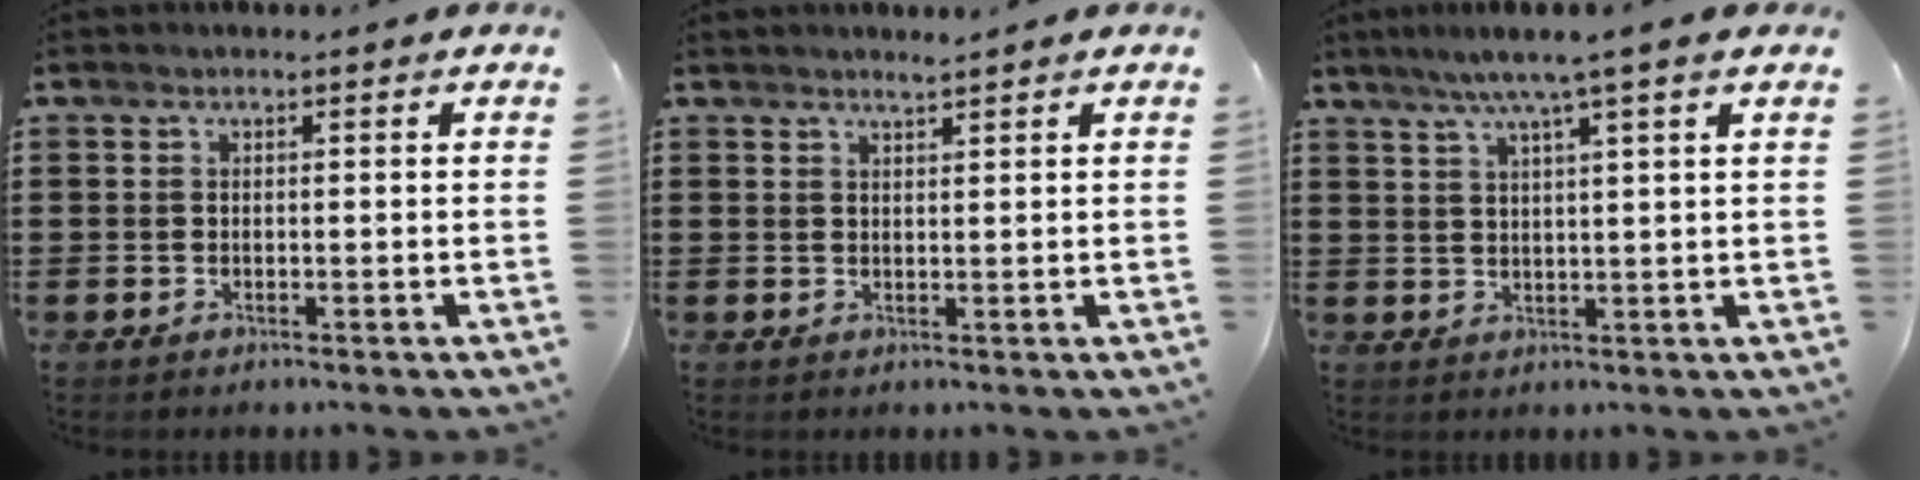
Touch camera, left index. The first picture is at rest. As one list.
[{"total": 1.3, "force": [1.2, -0.3, 0.4], "torque": [-0.010, -0.003, 0.023]}, {"total": 5.0, "force": [3.4, -0.8, 3.5], "torque": [-0.077, -0.006, 0.056]}]